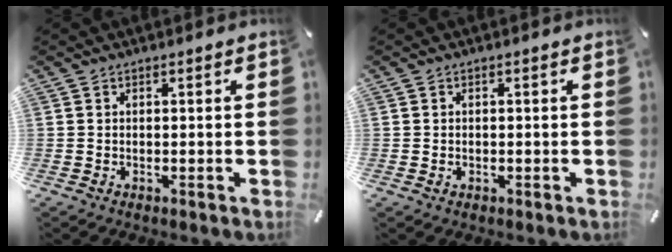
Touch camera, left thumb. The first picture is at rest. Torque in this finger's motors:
{"motor_torque": [0.00, -0.53, -0.12, 0.01, -0.01]}